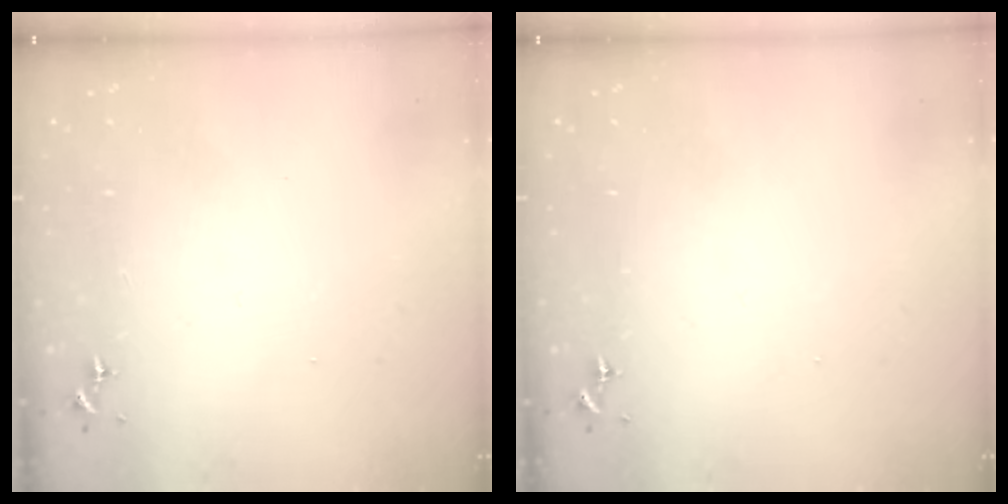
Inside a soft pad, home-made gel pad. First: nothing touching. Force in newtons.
{"total": 0.0}